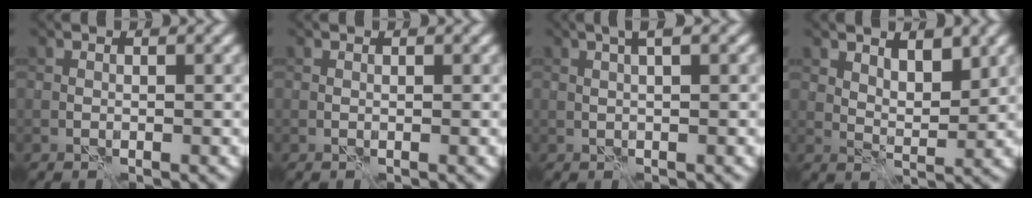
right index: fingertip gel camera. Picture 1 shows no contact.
{"total": 0.0}
{"total": 1.8, "force": [0.9, 0.1, 1.5], "torque": [-0.024, 0.000, 0.015]}
{"total": 3.1, "force": [2.0, 1.4, 1.9], "torque": [-0.033, -0.009, 0.037]}